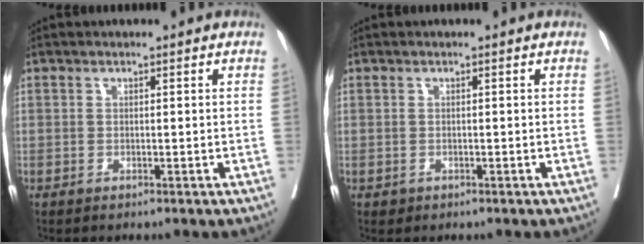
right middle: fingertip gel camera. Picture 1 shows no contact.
{"total": 0.5, "force": [-0.2, 0.5, 0.1], "torque": [-0.003, 0.002, 0.000]}